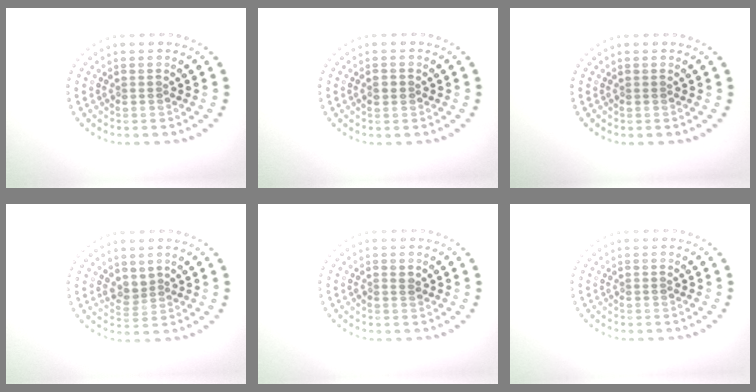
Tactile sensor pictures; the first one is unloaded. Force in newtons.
{"total": 1.2, "press": 1.2, "slide": 0.1}
{"total": 0.0}
{"total": 1.8, "press": 1.2, "slide": 1.3}
{"total": 0.7, "press": 0.7, "slide": 0.2}
{"total": 0.0}